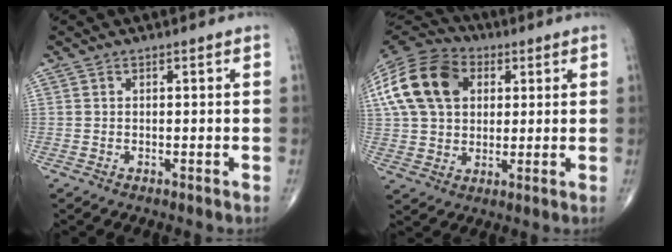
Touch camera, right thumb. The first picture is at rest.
{"total": 20.2, "force": [5.5, 14.6, 12.8], "torque": [-0.256, 0.025, 0.095]}